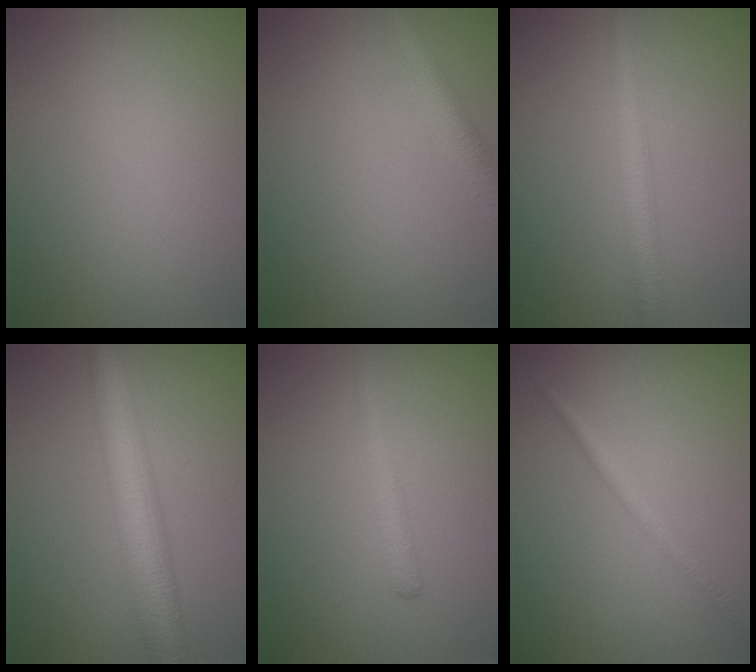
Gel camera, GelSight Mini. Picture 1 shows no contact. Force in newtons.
{"total": 2.7, "press": 2.7, "slide": 0.1}
{"total": 2.6, "press": 2.6, "slide": 0.0}
{"total": 6.3, "press": 6.3, "slide": 0.0}
{"total": 1.7, "press": 1.7, "slide": 0.1}
{"total": 1.6, "press": 1.6, "slide": 0.1}